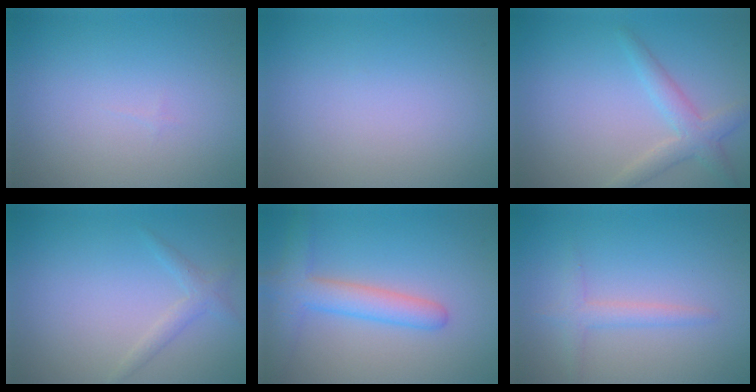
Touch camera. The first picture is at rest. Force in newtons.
{"total": 0.0}
{"total": 2.8, "press": 2.8, "slide": 0.1}
{"total": 1.4, "press": 1.4, "slide": 0.1}
{"total": 4.4, "press": 4.4, "slide": 0.2}
{"total": 1.7, "press": 1.7, "slide": 0.1}